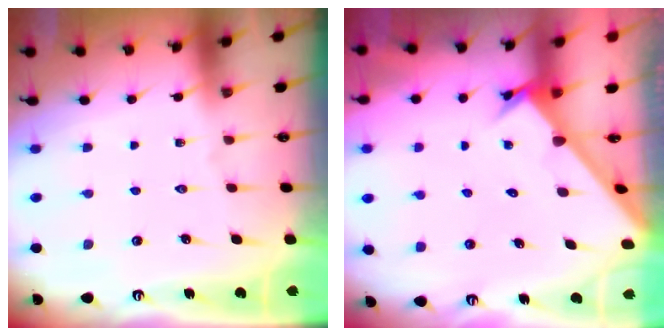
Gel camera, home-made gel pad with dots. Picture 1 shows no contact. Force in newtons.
{"total": 2.4, "press": 2.4, "slide": 0.1}